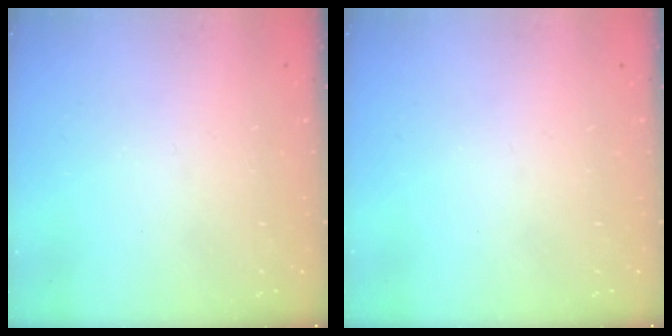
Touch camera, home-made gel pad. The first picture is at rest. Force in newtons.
{"total": 0.0}